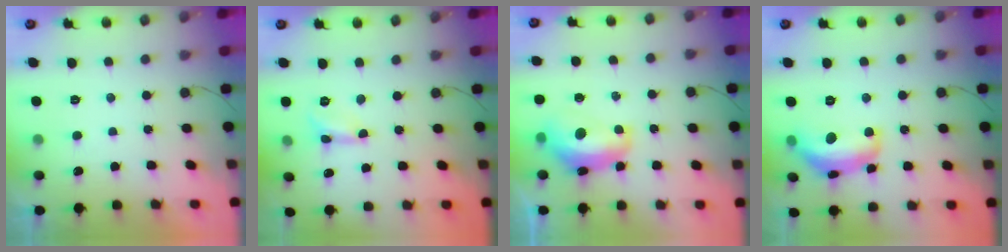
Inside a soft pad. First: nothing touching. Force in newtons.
{"total": 2.3, "press": 2.3, "slide": 0.2}
{"total": 11.9, "press": 11.9, "slide": 1.0}
{"total": 14.9, "press": 14.8, "slide": 0.9}